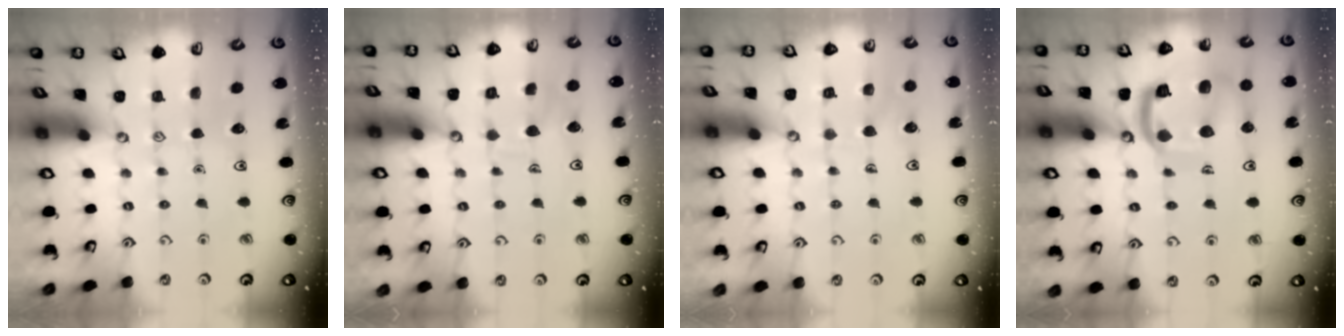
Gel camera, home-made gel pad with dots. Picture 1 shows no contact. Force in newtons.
{"total": 7.2, "press": 7.1, "slide": 0.7}
{"total": 5.9, "press": 5.9, "slide": 0.5}
{"total": 16.5, "press": 16.4, "slide": 1.8}